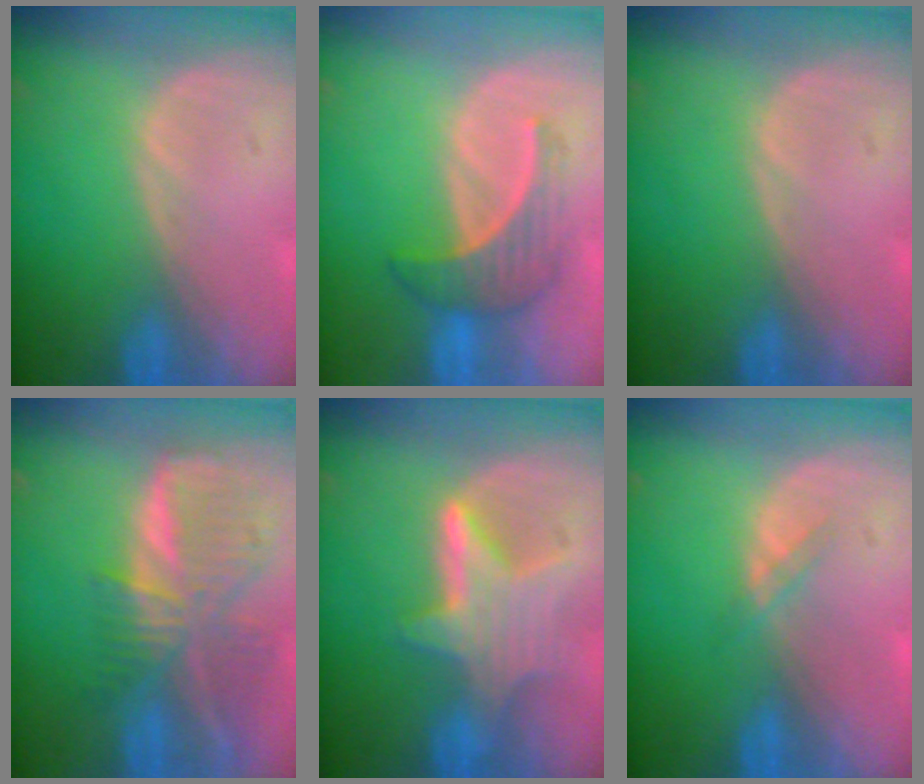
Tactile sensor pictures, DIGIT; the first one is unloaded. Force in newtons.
{"total": 5.0, "press": 4.9, "slide": 0.8}
{"total": 0.0}
{"total": 9.4, "press": 8.3, "slide": 4.6}
{"total": 6.5, "press": 6.4, "slide": 1.0}
{"total": 1.3, "press": 1.3, "slide": 0.2}